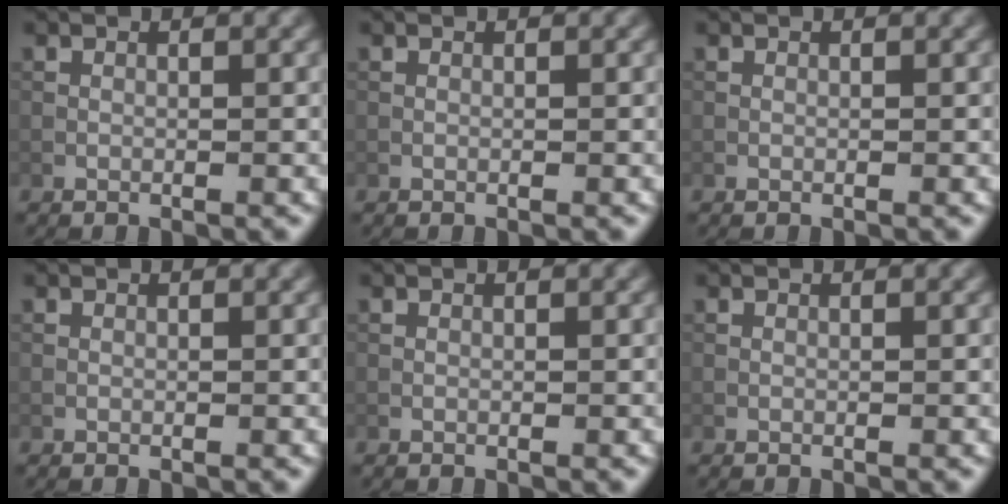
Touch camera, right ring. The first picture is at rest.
{"total": 0.0}
{"total": 0.0}
{"total": 0.0}
{"total": 0.0}
{"total": 0.0}